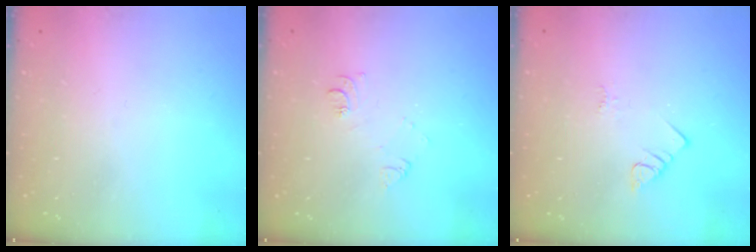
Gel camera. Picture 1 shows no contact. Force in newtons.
{"total": 6.4, "press": 6.4, "slide": 0.7}
{"total": 2.0, "press": 2.0, "slide": 0.4}